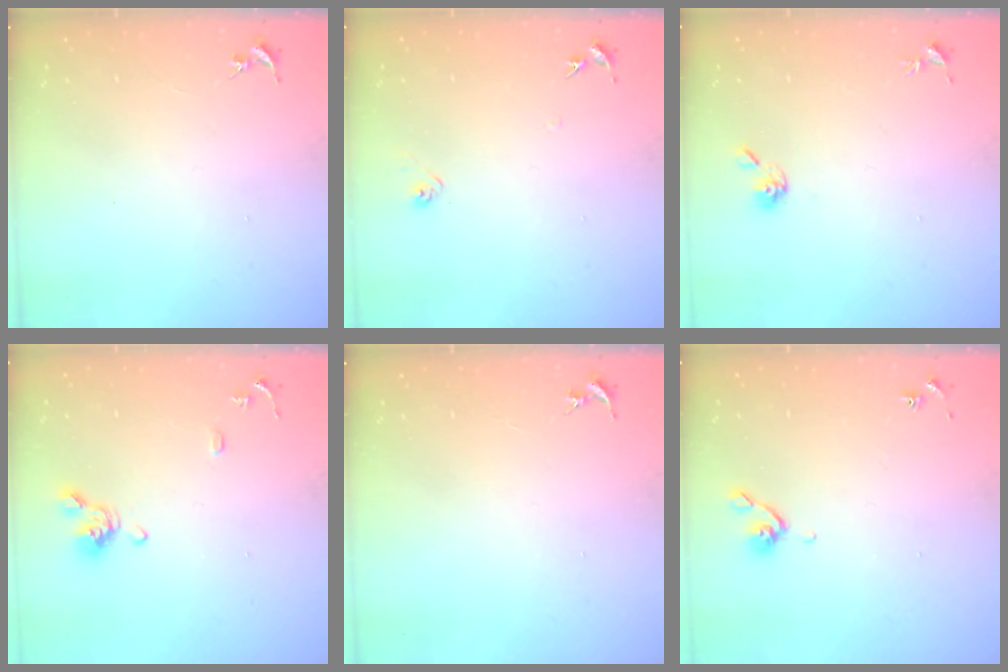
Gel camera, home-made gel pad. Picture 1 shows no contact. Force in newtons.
{"total": 5.0, "press": 5.0, "slide": 0.7}
{"total": 5.2, "press": 5.1, "slide": 0.7}
{"total": 9.8, "press": 9.7, "slide": 1.4}
{"total": 0.0}
{"total": 4.8, "press": 4.6, "slide": 1.0}